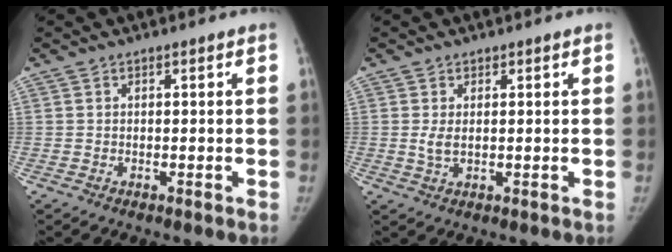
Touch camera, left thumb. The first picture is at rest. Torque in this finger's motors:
{"motor_torque": [-0.23, 0.33, 0.62, -0.02, 0.01]}